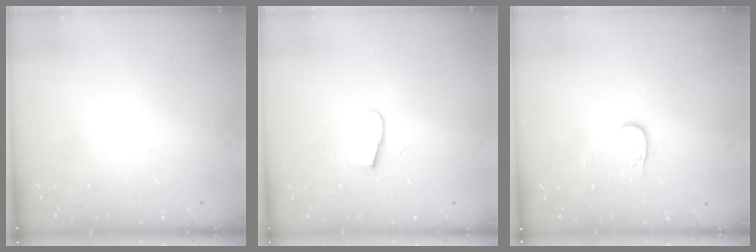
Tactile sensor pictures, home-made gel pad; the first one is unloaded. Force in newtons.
{"total": 6.5, "press": 6.5, "slide": 0.7}
{"total": 3.7, "press": 3.7, "slide": 0.2}